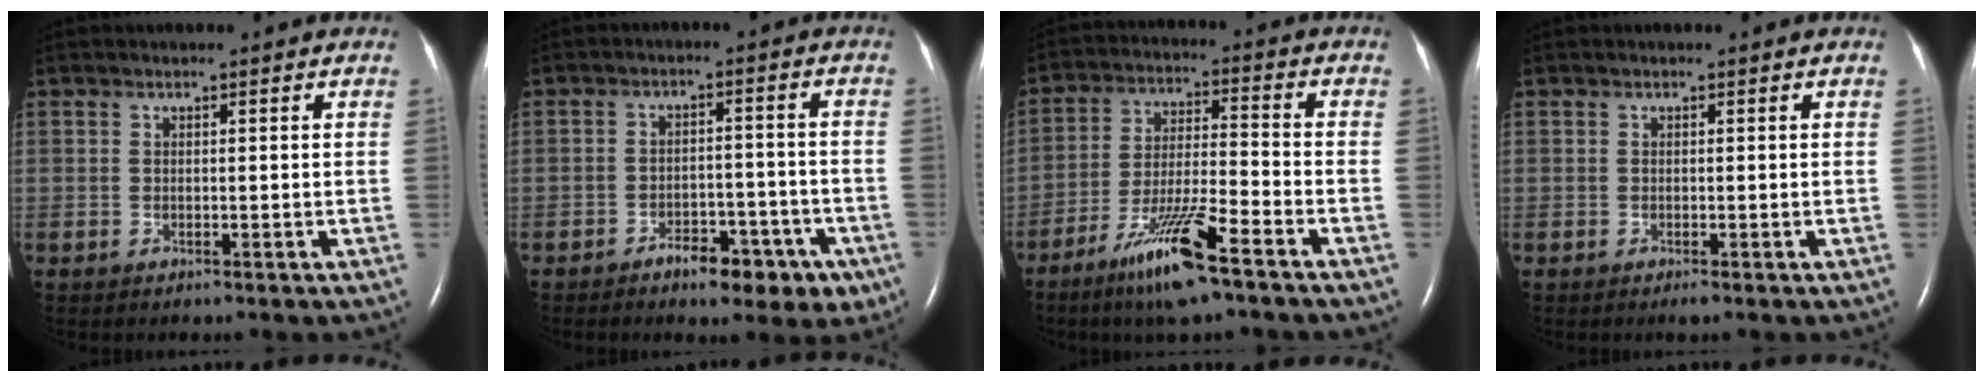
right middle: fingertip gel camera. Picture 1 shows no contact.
{"total": 7.8, "force": [-4.7, 3.6, 5.2], "torque": [-0.060, 0.015, -0.062]}
{"total": 11.8, "force": [-7.6, 0.5, 9.0], "torque": [-0.177, -0.026, -0.140]}
{"total": 0.6, "force": [-0.4, 0.0, 0.4], "torque": [-0.008, -0.002, -0.006]}